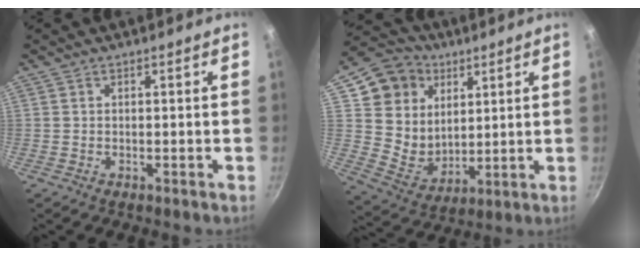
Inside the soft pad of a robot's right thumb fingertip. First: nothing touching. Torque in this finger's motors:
{"motor_torque": [-0.42, 0.90, 0.22, -0.21, 0.25]}